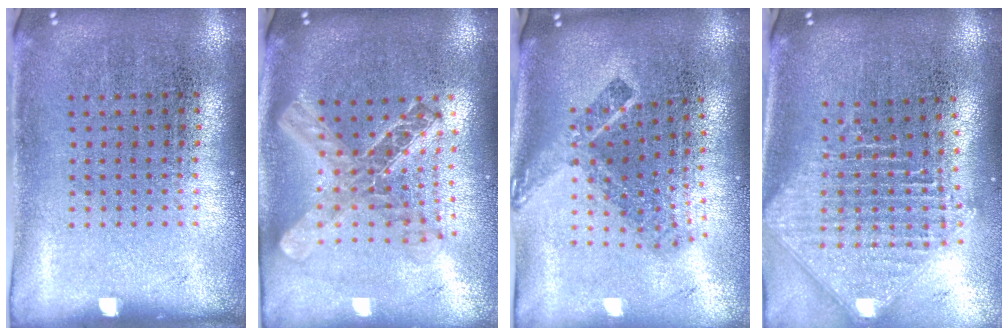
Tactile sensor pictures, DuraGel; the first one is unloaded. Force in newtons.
{"total": 2.2, "press": 1.8, "slide": 1.3}
{"total": 2.4, "press": 1.6, "slide": 1.7}
{"total": 2.5, "press": 1.9, "slide": 1.6}